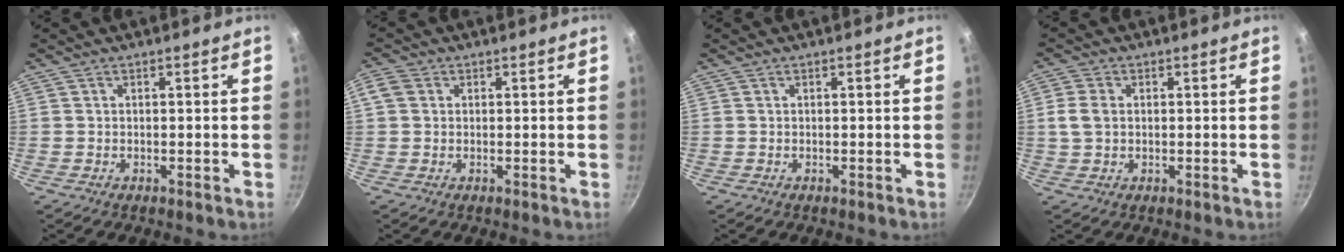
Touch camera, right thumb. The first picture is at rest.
{"total": 3.2, "force": [0.7, 2.7, 1.6], "torque": [-0.027, 0.005, 0.008]}
{"total": 0.0}
{"total": 4.4, "force": [0.5, 3.2, 3.0], "torque": [-0.056, 0.005, 0.007]}